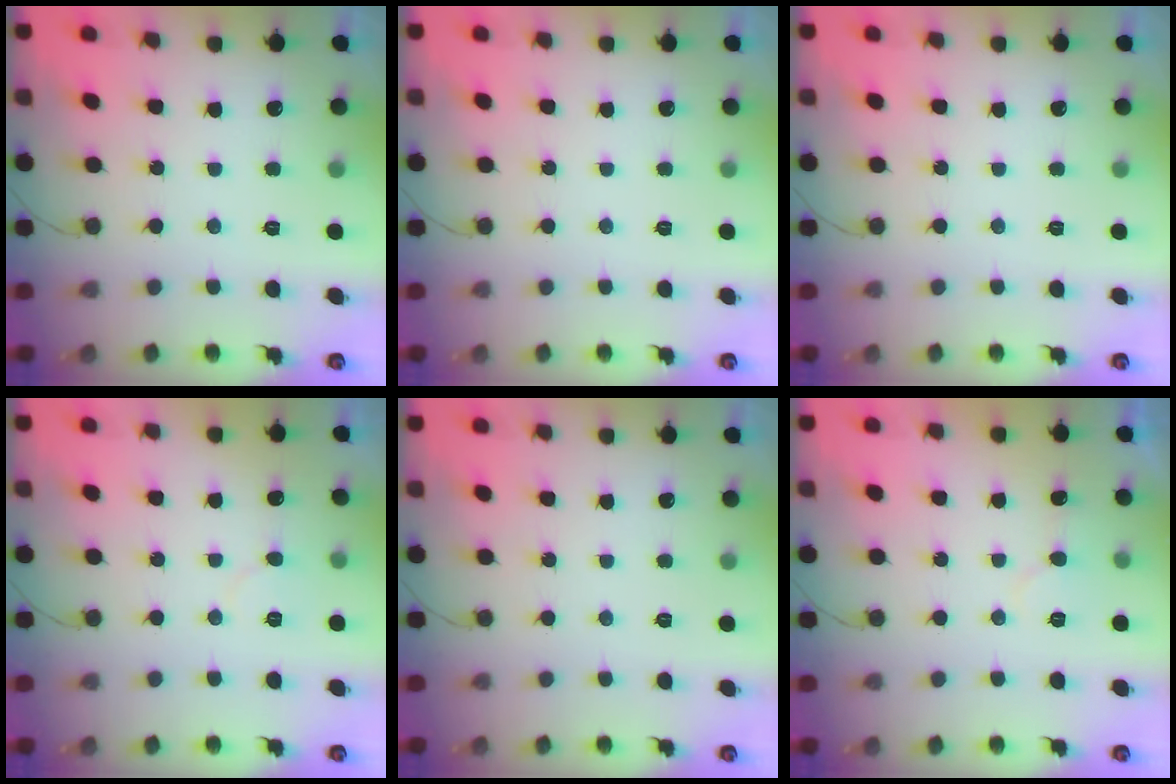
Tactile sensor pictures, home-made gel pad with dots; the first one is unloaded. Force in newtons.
{"total": 0.0}
{"total": 0.0}
{"total": 3.7, "press": 3.7, "slide": 0.3}
{"total": 0.0}
{"total": 7.2, "press": 7.2, "slide": 0.4}